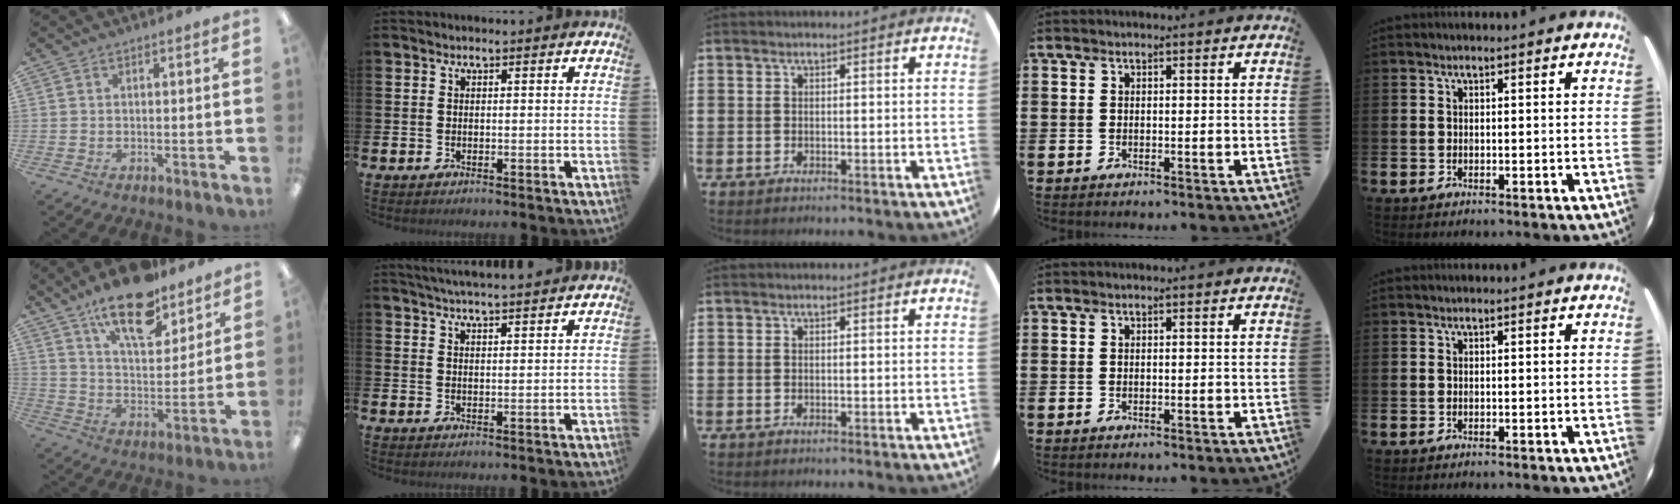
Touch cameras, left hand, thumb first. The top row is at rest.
{"thumb": {"total": 17.5, "force": [13.1, 6.8, 9.5], "torque": [-0.156, -0.070, 0.223]}, "index": {"total": 3.8, "force": [3.8, -0.3, 0.6], "torque": [-0.020, -0.013, 0.068]}}